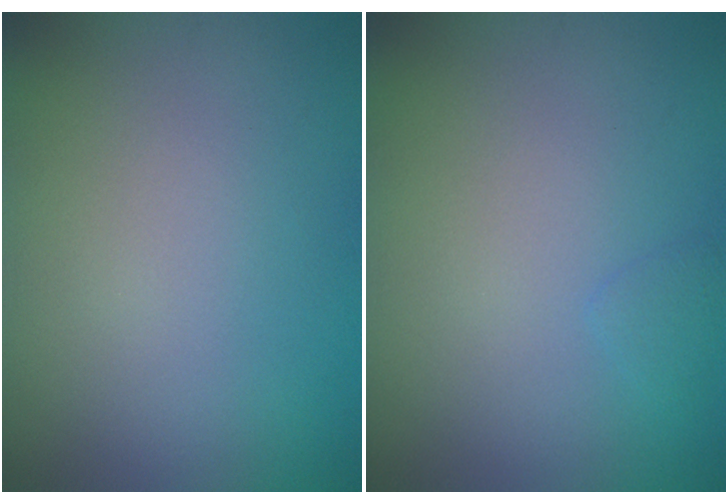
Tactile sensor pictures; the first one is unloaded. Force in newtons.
{"total": 0.7, "press": 0.7, "slide": 0.0}